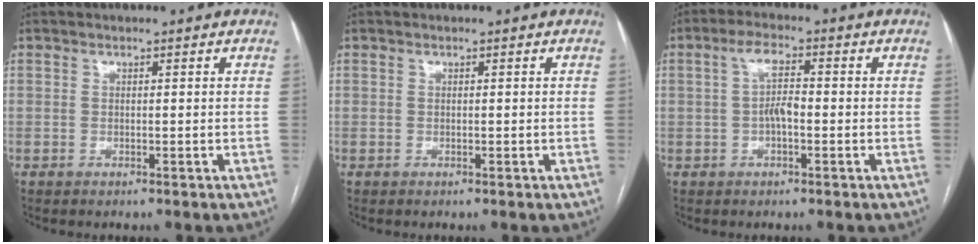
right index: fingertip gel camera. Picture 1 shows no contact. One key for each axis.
{"total": 0.0}
{"total": 4.2, "fx": -0.1, "fy": 1.4, "fz": 4.0, "tx": -0.080, "ty": 0.012, "tz": -0.004}